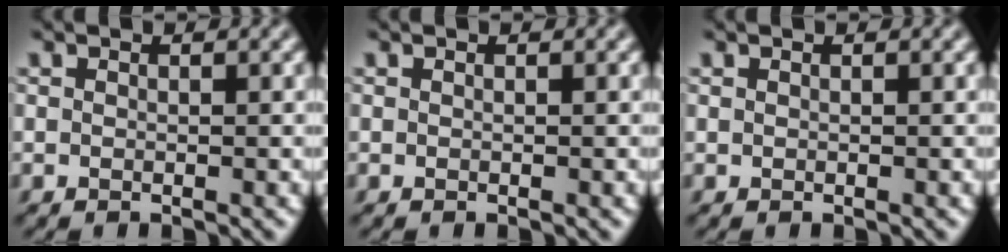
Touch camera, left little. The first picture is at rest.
{"total": 0.0}
{"total": 0.0}